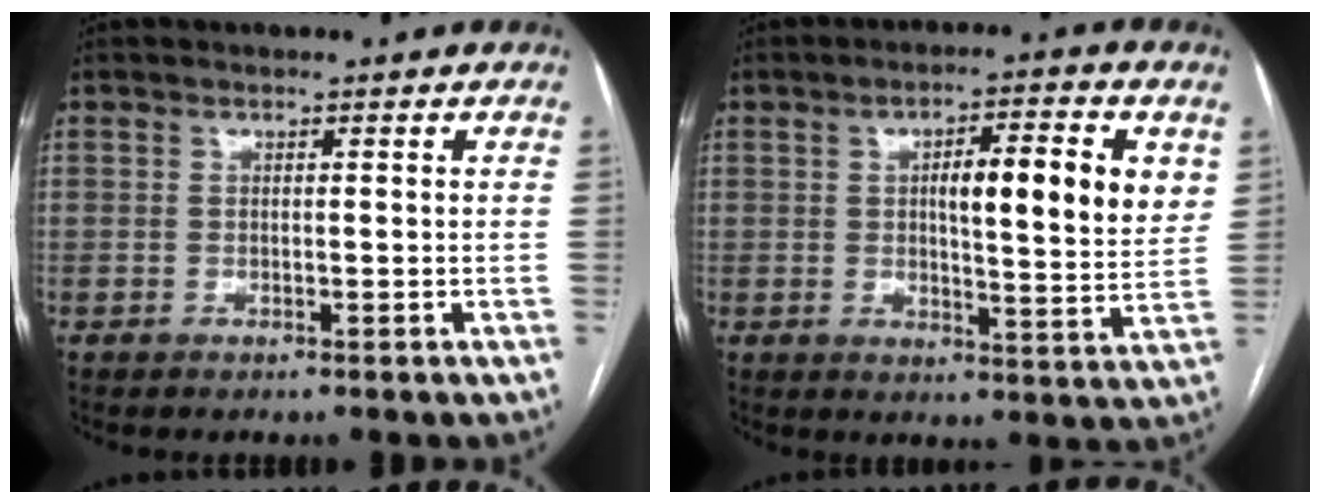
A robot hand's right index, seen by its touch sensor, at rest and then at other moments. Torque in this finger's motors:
{"motor_torque": [0.44, 0.25, 0.18, 0.07]}